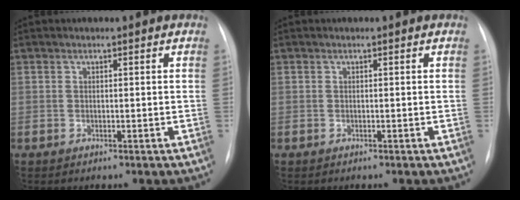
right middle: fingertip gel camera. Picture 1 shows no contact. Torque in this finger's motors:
{"motor_torque": [0.25, -0.28, 0.03, 0.02]}